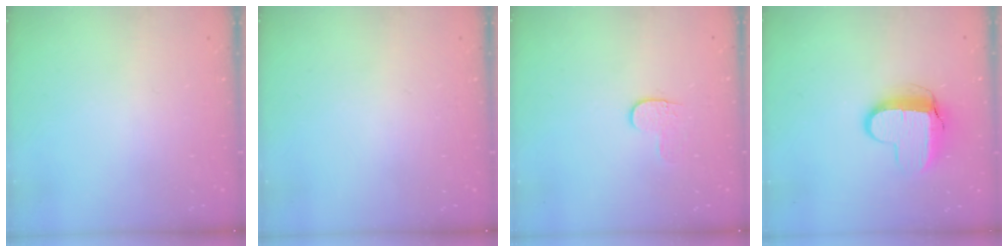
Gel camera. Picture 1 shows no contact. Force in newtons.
{"total": 0.0}
{"total": 4.0, "press": 3.9, "slide": 0.5}
{"total": 9.9, "press": 9.8, "slide": 0.9}